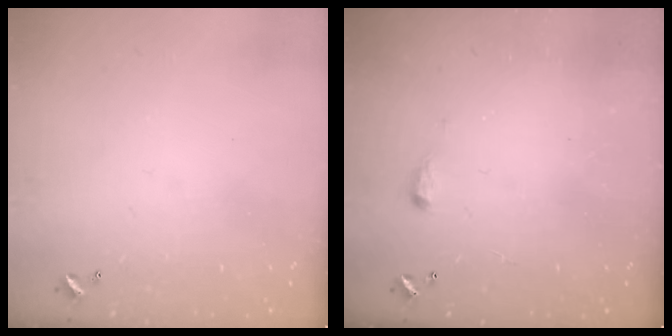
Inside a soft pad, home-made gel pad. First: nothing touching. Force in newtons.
{"total": 3.4, "press": 3.4, "slide": 0.4}